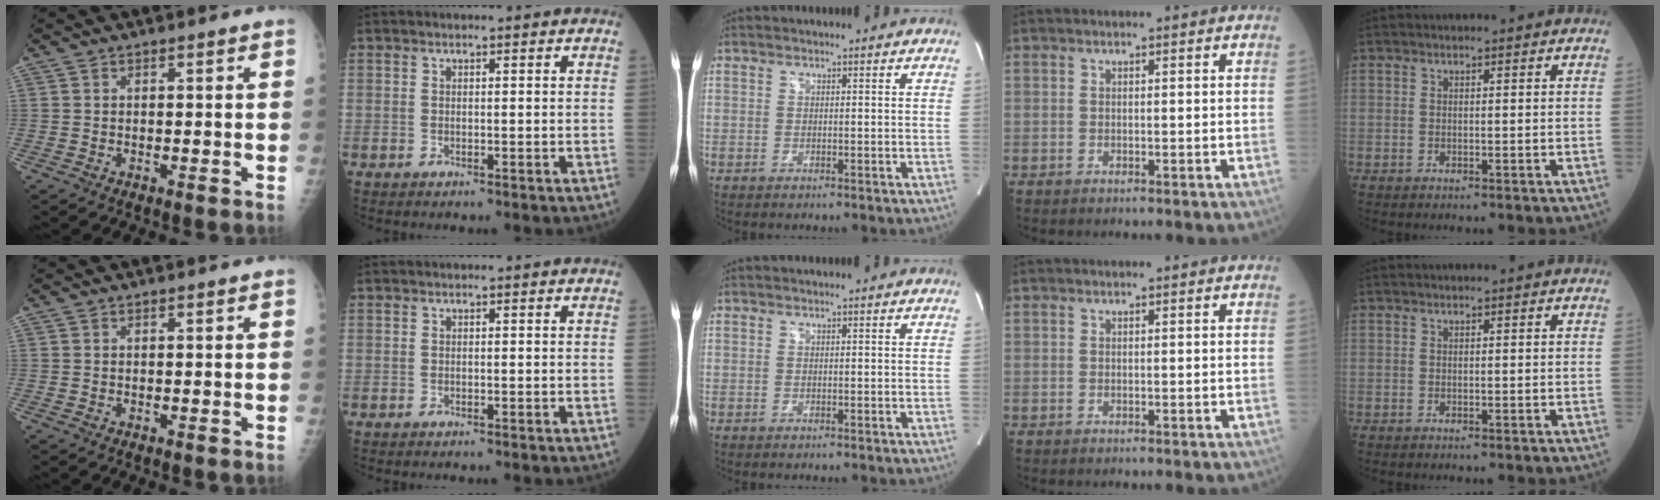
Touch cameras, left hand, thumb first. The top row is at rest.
{}